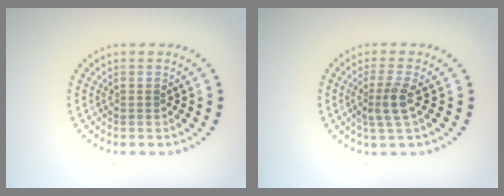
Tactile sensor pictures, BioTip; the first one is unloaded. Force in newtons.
{"total": 2.4, "press": 1.8, "slide": 1.5}